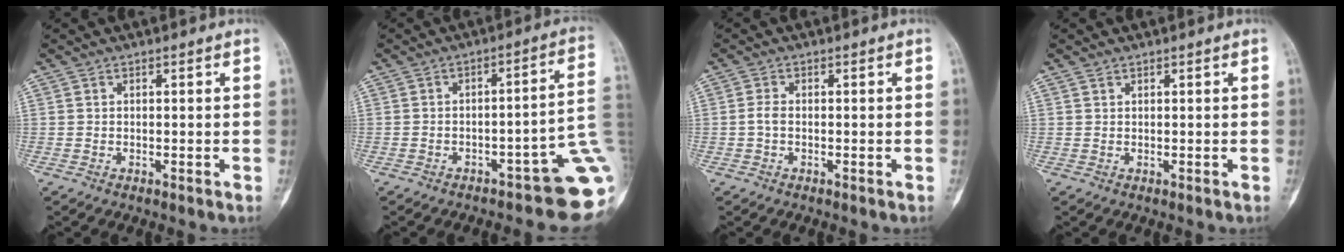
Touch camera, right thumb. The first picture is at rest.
{"total": 13.0, "force": [-5.8, 4.3, 10.8], "torque": [-0.065, 0.070, -0.069]}
{"total": 1.6, "force": [-0.3, 0.9, 1.3], "torque": [-0.026, 0.002, -0.009]}
{"total": 0.6, "force": [0.5, 0.2, 0.1], "torque": [-0.005, -0.001, 0.010]}